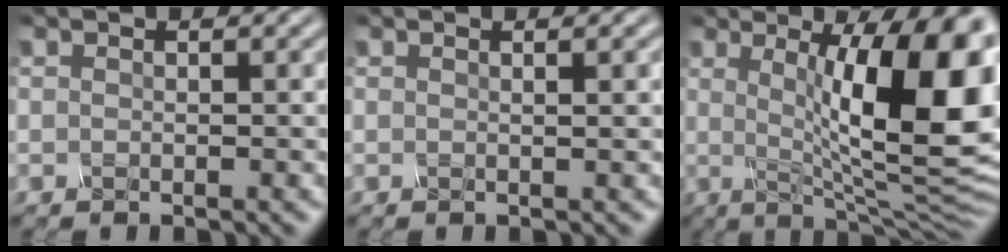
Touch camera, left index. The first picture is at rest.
{"total": 1.2, "force": [0.4, 0.5, 1.0], "torque": [-0.008, 0.001, -0.003]}
{"total": 15.0, "force": [2.0, 4.0, 14.3], "torque": [-0.172, -0.001, 0.037]}